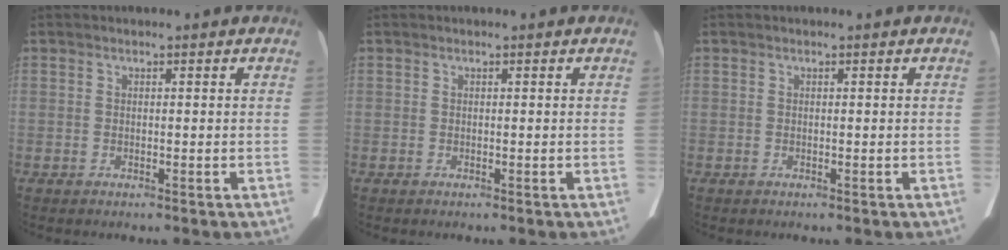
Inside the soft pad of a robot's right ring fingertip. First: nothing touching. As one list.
[{"total": 0.0}, {"total": 0.0}]